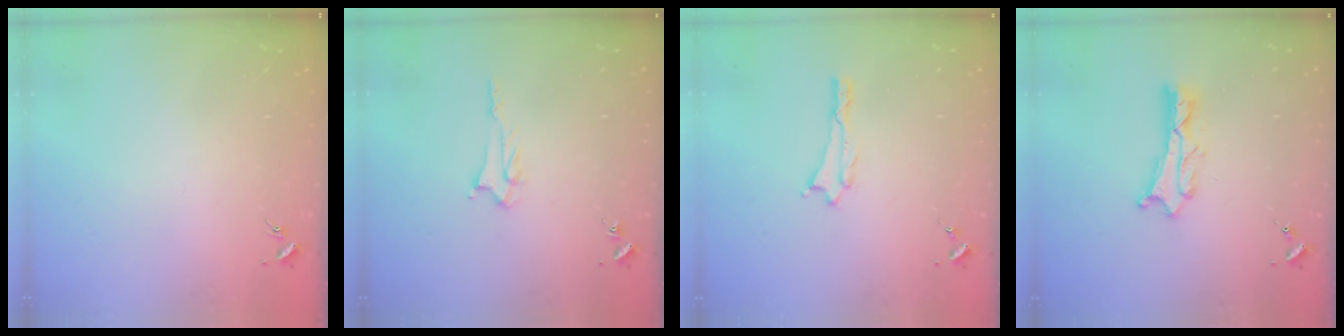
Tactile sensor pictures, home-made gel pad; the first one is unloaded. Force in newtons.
{"total": 2.6, "press": 2.6, "slide": 0.3}
{"total": 0.0}
{"total": 2.0, "press": 2.0, "slide": 0.2}